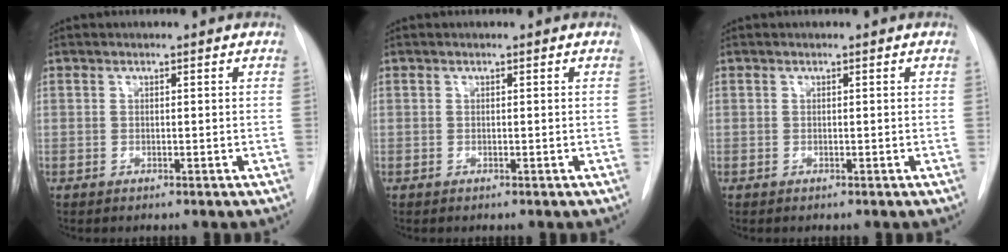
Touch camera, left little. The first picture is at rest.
{"total": 0.0}
{"total": 0.0}